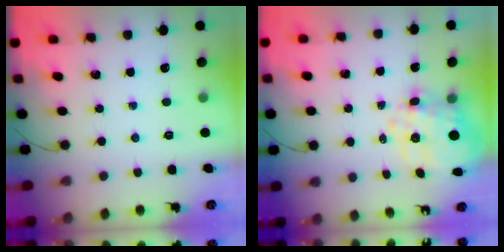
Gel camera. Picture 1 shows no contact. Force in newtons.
{"total": 13.1, "press": 12.9, "slide": 2.3}